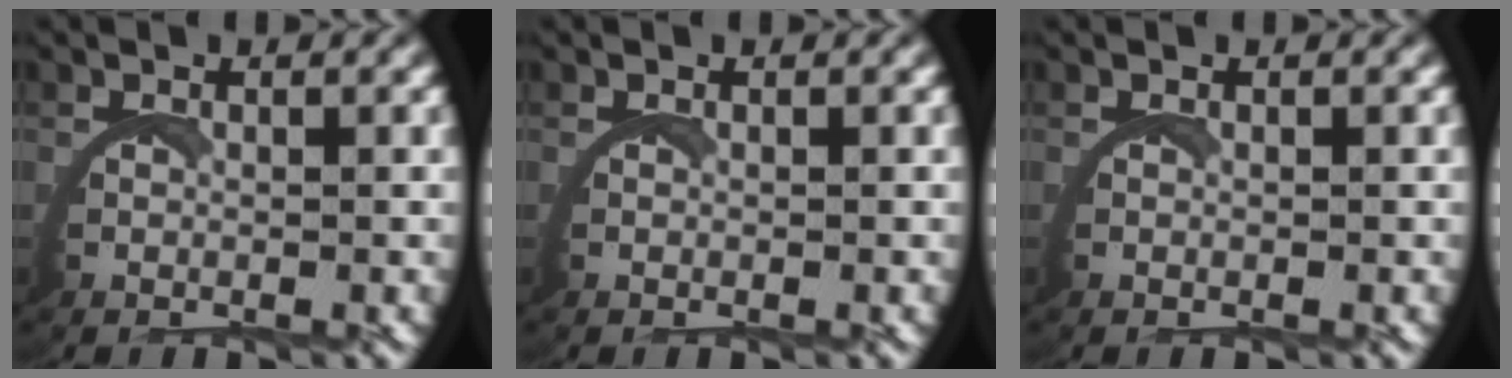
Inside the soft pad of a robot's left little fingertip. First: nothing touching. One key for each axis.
{"total": 0.0}
{"total": 0.0}